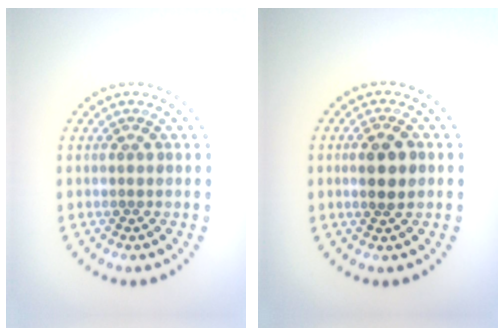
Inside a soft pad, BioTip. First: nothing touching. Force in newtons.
{"total": 2.6, "press": 2.4, "slide": 0.7}